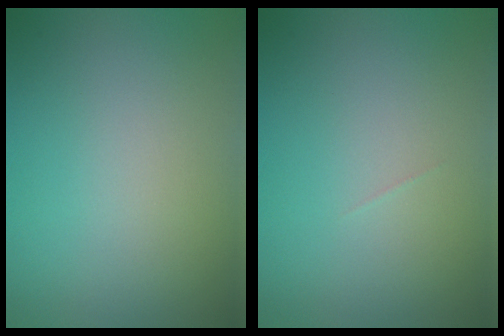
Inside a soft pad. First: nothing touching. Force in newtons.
{"total": 0.0}